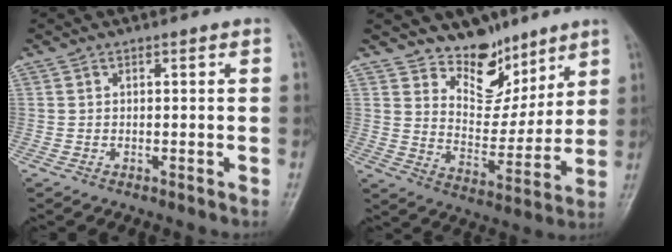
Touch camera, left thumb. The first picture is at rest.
{"total": 11.4, "force": [8.7, 6.6, 3.2], "torque": [-0.007, -0.066, 0.155]}